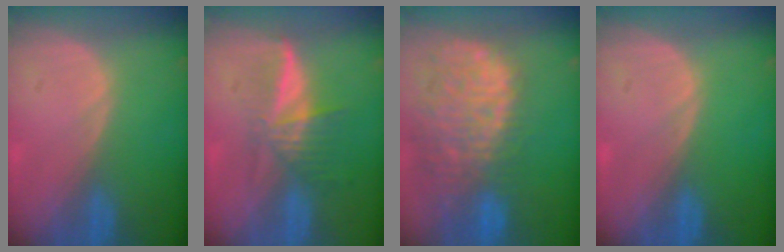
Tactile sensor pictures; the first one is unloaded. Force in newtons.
{"total": 6.0, "press": 5.5, "slide": 2.4}
{"total": 14.1, "press": 11.6, "slide": 8.0}
{"total": 0.0}